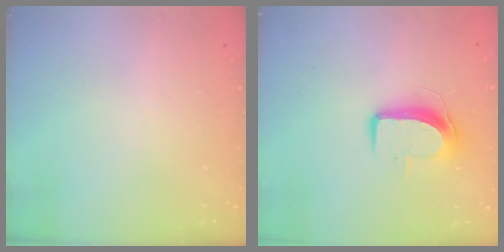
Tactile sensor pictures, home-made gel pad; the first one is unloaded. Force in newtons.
{"total": 9.0, "press": 9.0, "slide": 0.6}